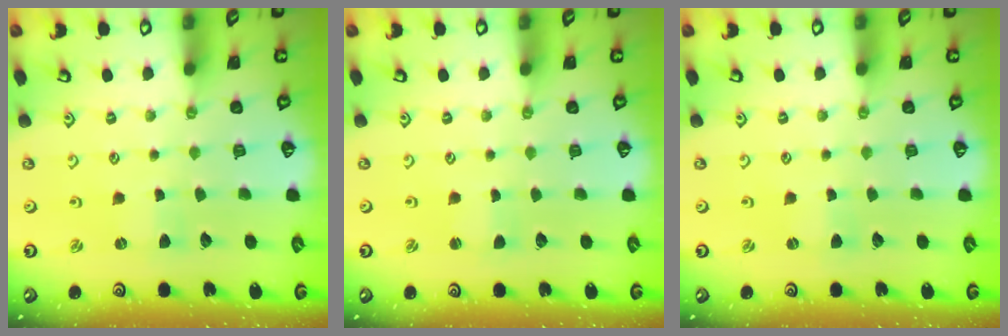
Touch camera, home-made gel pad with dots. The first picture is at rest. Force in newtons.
{"total": 0.8, "press": 0.8, "slide": 0.0}
{"total": 0.0}